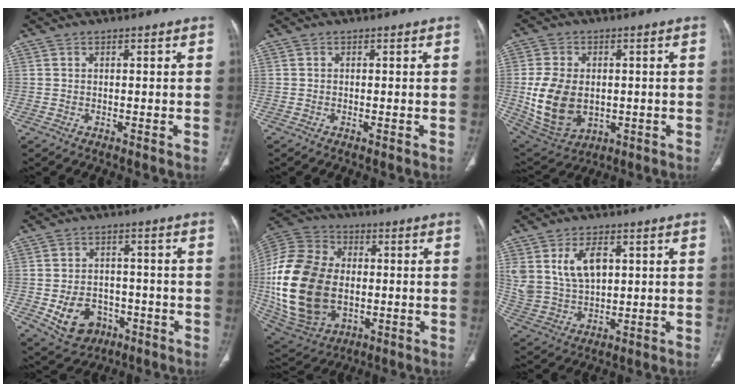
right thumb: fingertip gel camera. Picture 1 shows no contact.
{"total": 0.5, "force": [-0.2, 0.1, 0.5], "torque": [-0.012, -0.002, -0.003]}
{"total": 14.1, "force": [-0.9, 10.0, 9.9], "torque": [-0.176, -0.004, 0.009]}
{"total": 10.2, "force": [-3.6, 8.0, 5.2], "torque": [-0.063, 0.024, -0.042]}
{"total": 27.1, "force": [-1.9, 18.8, 19.5], "torque": [-0.400, 0.003, -0.014]}
{"total": 10.6, "force": [3.5, 6.7, 7.5], "torque": [-0.132, -0.009, 0.078]}